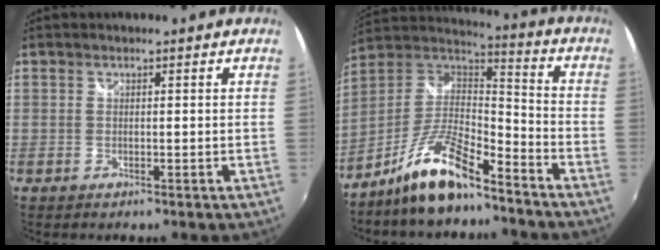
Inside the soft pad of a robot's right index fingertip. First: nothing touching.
{"total": 14.1, "force": [-9.9, 3.8, 9.3], "torque": [-0.198, 0.003, -0.186]}